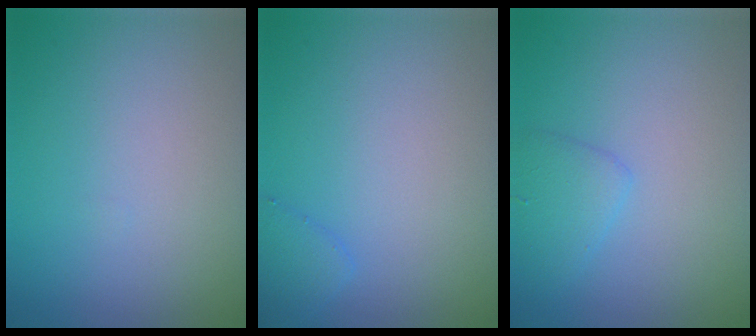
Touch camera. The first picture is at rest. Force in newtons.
{"total": 1.5, "press": 1.5, "slide": 0.1}
{"total": 1.9, "press": 1.9, "slide": 0.1}